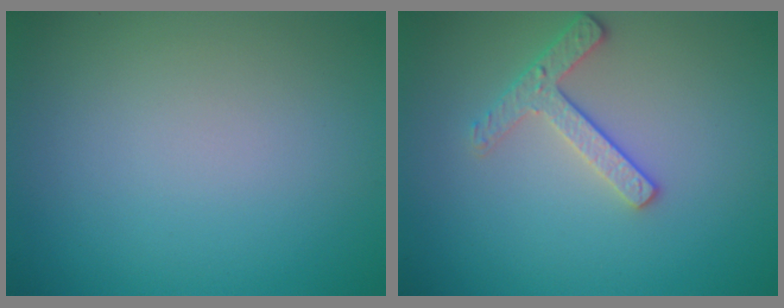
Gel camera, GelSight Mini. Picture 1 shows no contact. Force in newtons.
{"total": 2.4, "press": 2.3, "slide": 0.8}